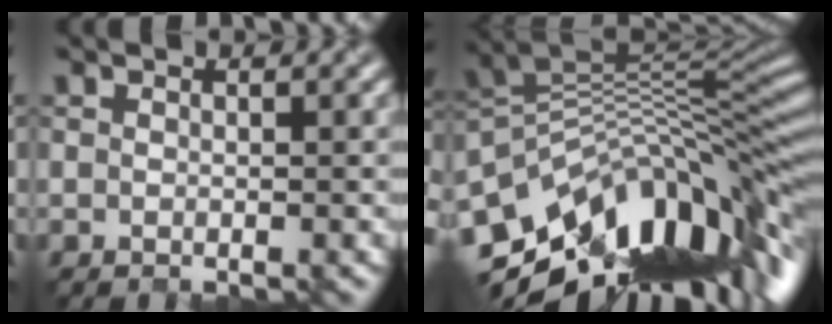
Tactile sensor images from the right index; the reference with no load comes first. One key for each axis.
{"total": 12.8, "fx": -6.5, "fy": 5.5, "fz": 9.6, "tx": -0.186, "ty": 0.003, "tz": -0.108}